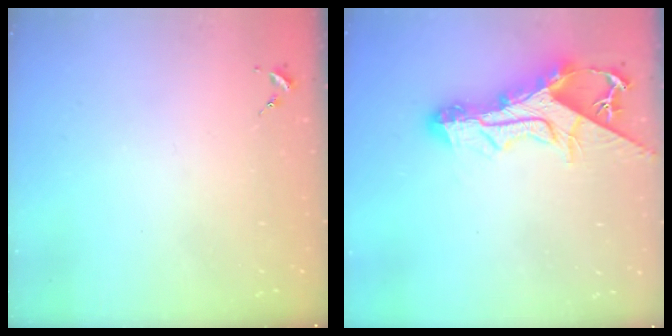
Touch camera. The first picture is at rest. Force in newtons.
{"total": 15.9, "press": 15.8, "slide": 1.8}